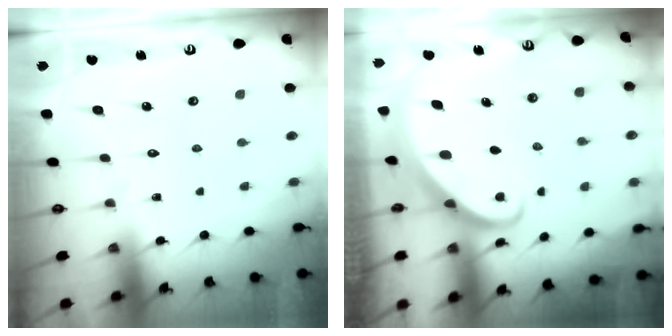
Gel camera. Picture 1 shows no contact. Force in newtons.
{"total": 2.6, "press": 2.6, "slide": 0.3}